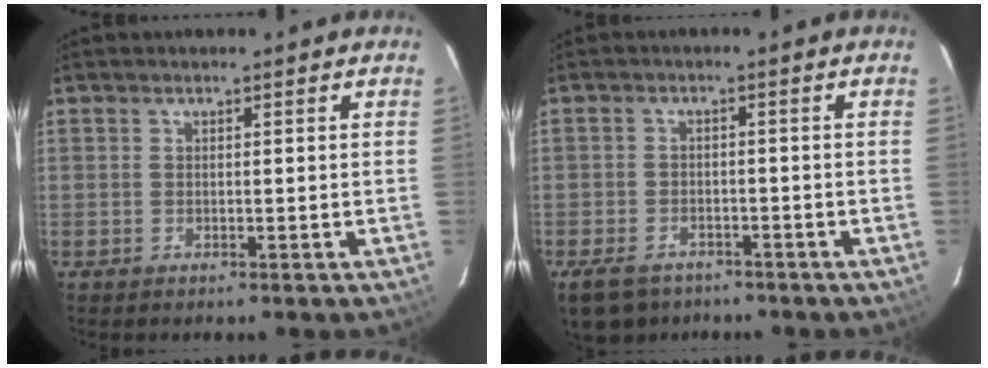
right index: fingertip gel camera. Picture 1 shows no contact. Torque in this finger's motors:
{"motor_torque": [1.33, -0.81, 0.26, 0.04]}